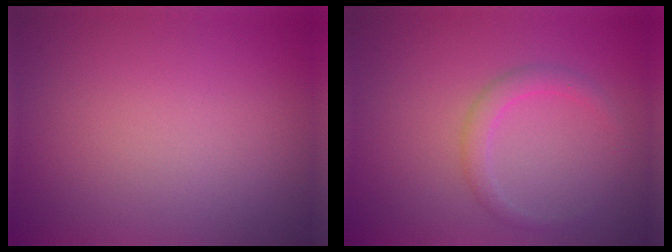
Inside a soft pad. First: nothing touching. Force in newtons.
{"total": 1.9, "press": 1.9, "slide": 0.2}